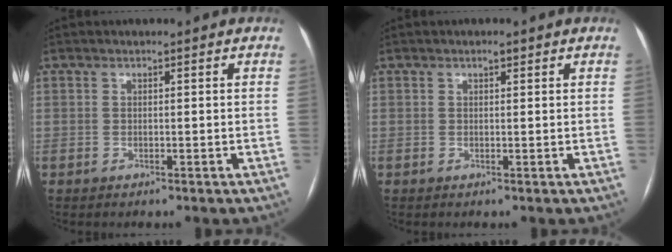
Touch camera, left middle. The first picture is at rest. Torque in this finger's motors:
{"motor_torque": [0.15, -0.07, 0.00, 0.00]}